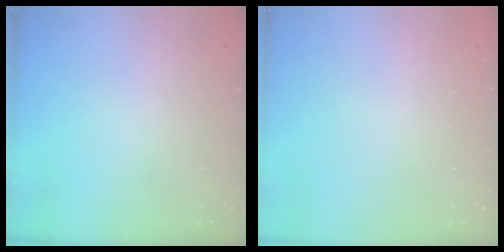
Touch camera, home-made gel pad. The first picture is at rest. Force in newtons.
{"total": 0.0}